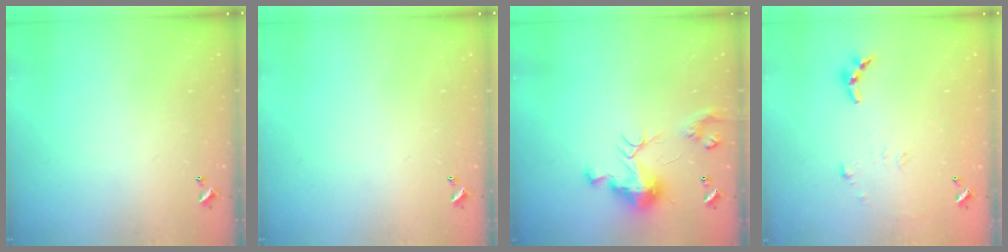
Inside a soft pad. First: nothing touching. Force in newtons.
{"total": 0.0}
{"total": 9.7, "press": 9.7, "slide": 0.8}
{"total": 6.2, "press": 6.2, "slide": 0.4}